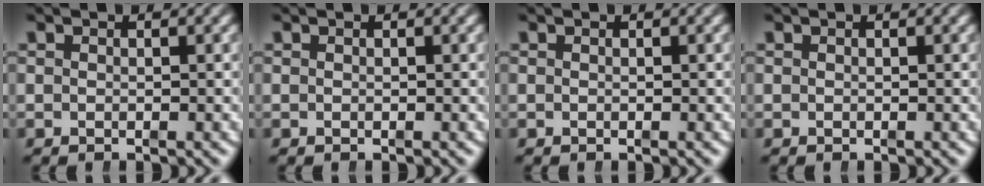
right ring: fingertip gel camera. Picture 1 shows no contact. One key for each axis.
{"total": 0.0}
{"total": 0.0}
{"total": 0.0}